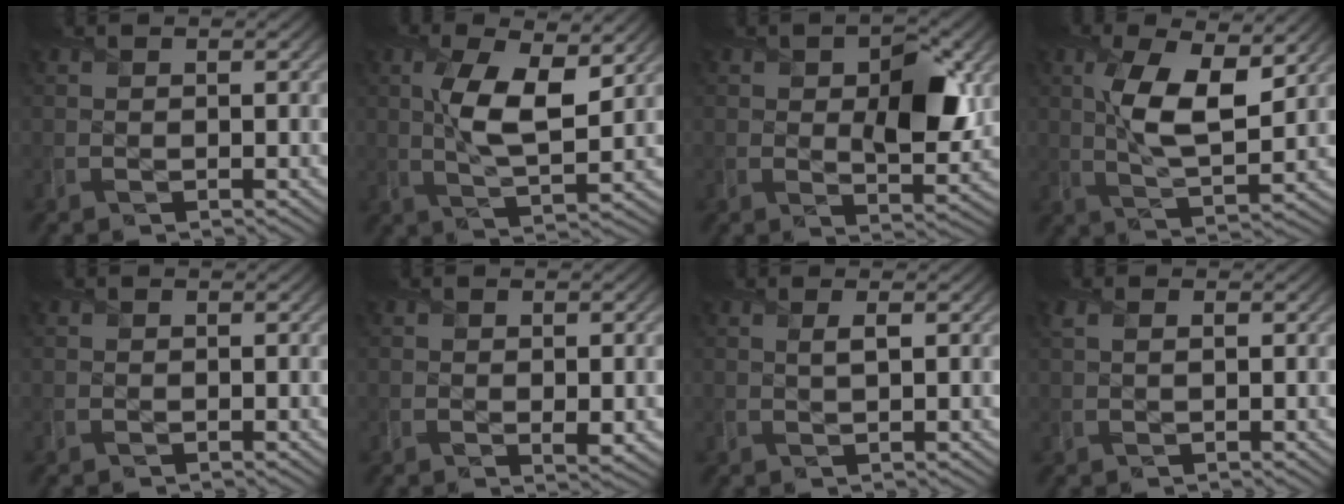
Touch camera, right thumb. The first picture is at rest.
{"total": 8.7, "force": [2.2, 3.3, 7.7], "torque": [-0.156, 0.002, 0.038]}
{"total": 7.6, "force": [1.3, 3.9, 6.4], "torque": [-0.093, -0.003, 0.023]}
{"total": 9.7, "force": [2.7, 3.9, 8.5], "torque": [-0.170, 0.001, 0.048]}
{"total": 0.0}
{"total": 2.1, "force": [-0.4, 1.0, 1.8], "torque": [-0.026, -0.010, 0.000]}
{"total": 1.3, "force": [0.6, 0.1, 1.1], "torque": [-0.021, 0.004, 0.008]}
{"total": 1.2, "force": [0.5, 0.2, 1.1], "torque": [-0.022, 0.005, 0.009]}